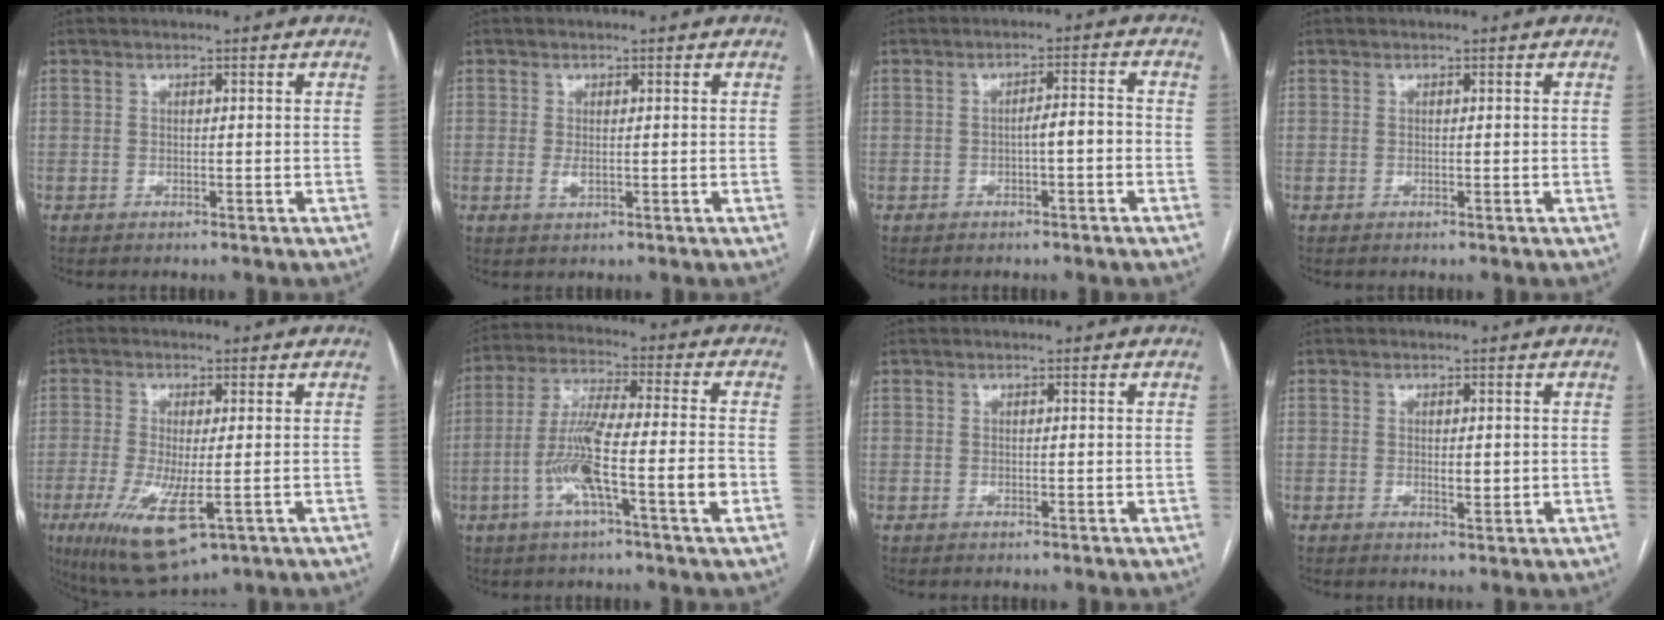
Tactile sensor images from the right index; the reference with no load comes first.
{"total": 1.6, "force": [-0.1, 0.8, 1.4], "torque": [-0.027, -0.003, 0.002]}
{"total": 3.1, "force": [-1.0, 0.6, 2.9], "torque": [-0.043, 0.011, -0.014]}
{"total": 0.0}
{"total": 10.8, "force": [-3.8, 2.8, 9.7], "torque": [-0.186, -0.032, -0.056]}
{"total": 12.5, "force": [-3.8, 0.7, 11.8], "torque": [-0.224, 0.005, -0.073]}
{"total": 0.0}
{"total": 2.0, "force": [0.1, 0.8, 1.9], "torque": [-0.029, -0.004, 0.003]}